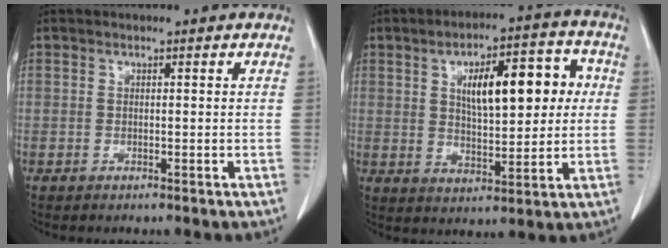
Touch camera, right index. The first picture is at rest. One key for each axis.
{"total": 13.1, "fx": 3.0, "fy": 4.7, "fz": 11.8, "tx": -0.174, "ty": 0.028, "tz": 0.049}